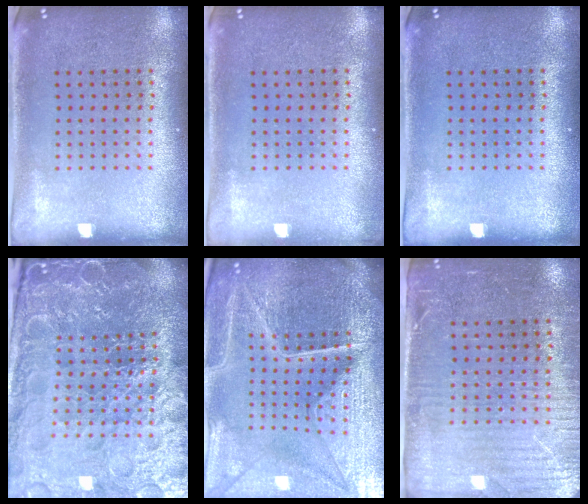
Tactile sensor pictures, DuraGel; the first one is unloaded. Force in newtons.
{"total": 0.5, "press": 0.5, "slide": 0.2}
{"total": 0.0}
{"total": 5.6, "press": 5.2, "slide": 2.1}
{"total": 6.2, "press": 5.5, "slide": 2.8}
{"total": 3.6, "press": 3.2, "slide": 1.7}